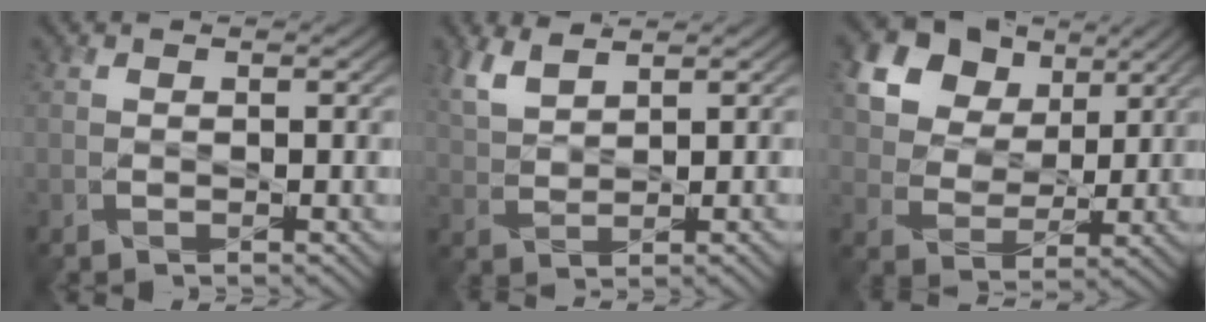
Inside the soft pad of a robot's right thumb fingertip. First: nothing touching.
{"total": 4.3, "force": [3.0, 1.2, 2.8], "torque": [-0.078, 0.006, 0.067]}
{"total": 16.1, "force": [8.4, 11.4, 7.9], "torque": [-0.223, 0.031, 0.190]}